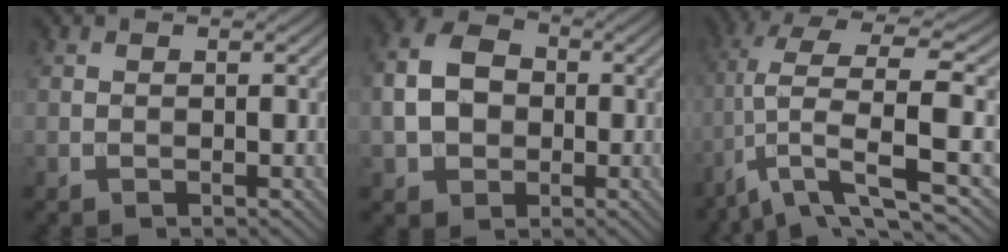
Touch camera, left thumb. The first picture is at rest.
{"total": 7.1, "force": [-0.7, 5.6, 4.3], "torque": [-0.099, 0.004, -0.025]}
{"total": 10.4, "force": [-2.3, 2.4, 9.8], "torque": [-0.193, 0.015, -0.039]}